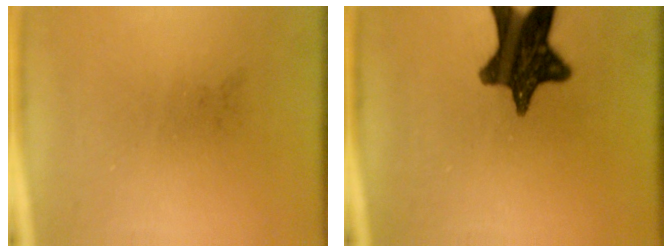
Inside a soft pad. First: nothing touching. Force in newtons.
{"total": 13.5}